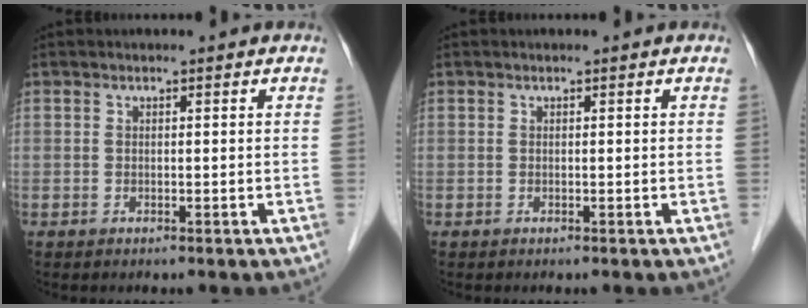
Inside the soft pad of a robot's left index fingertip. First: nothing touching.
{"total": 0.0}